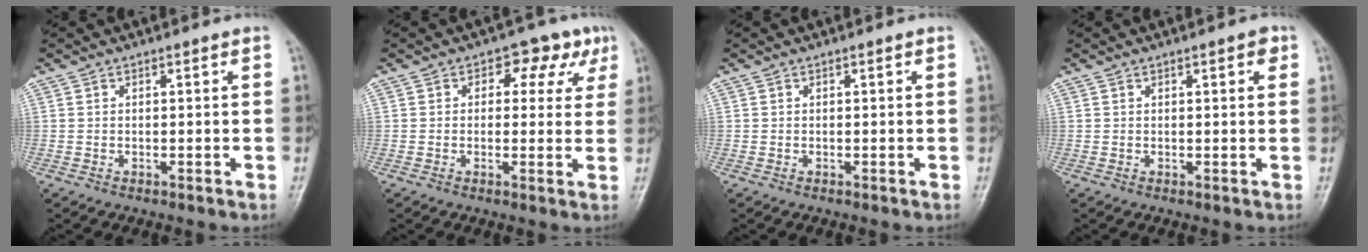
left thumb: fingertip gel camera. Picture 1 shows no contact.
{"total": 7.0, "force": [2.7, 4.8, 4.4], "torque": [-0.004, 0.000, 0.023]}
{"total": 0.0}
{"total": 2.0, "force": [0.9, 0.7, 1.6], "torque": [-0.017, 0.000, 0.009]}